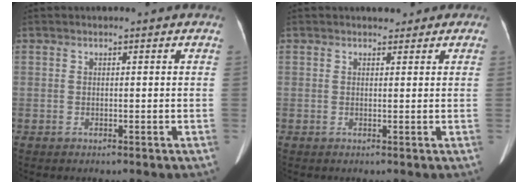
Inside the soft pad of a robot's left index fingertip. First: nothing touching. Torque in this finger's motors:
{"motor_torque": [0.10, -0.35, -0.19, -0.05]}